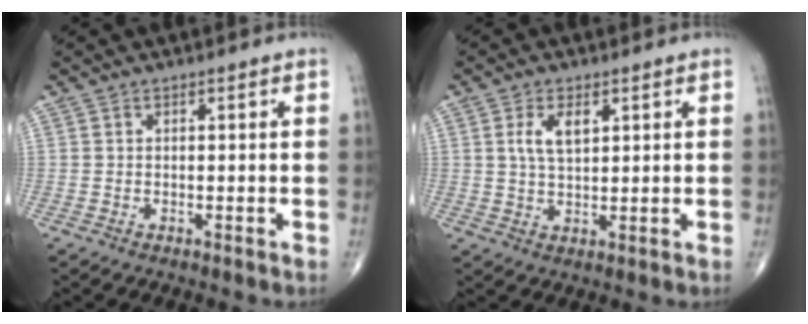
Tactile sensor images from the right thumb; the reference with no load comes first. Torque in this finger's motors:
{"motor_torque": [0.05, 0.04, 0.51, 0.11, 0.05]}